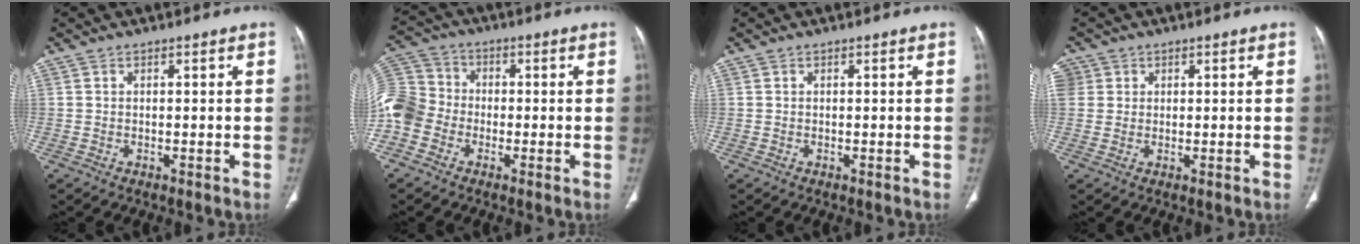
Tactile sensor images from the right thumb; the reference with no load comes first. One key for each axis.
{"total": 11.4, "fx": -3.1, "fy": 9.4, "fz": 5.5, "tx": -0.119, "ty": 0.034, "tz": -0.072}
{"total": 0.0}
{"total": 5.7, "fx": 1.7, "fy": 5.2, "fz": 1.7, "tx": -0.042, "ty": 0.014, "tz": 0.038}